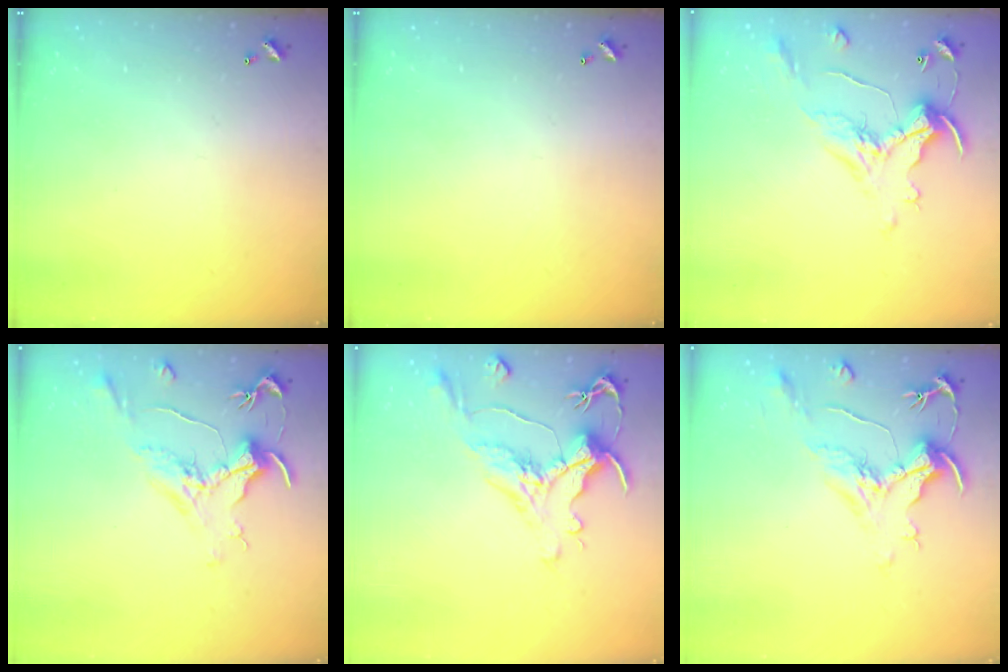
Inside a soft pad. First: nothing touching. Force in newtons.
{"total": 0.0}
{"total": 1.8, "press": 1.5, "slide": 1.1}
{"total": 1.6, "press": 1.4, "slide": 0.7}
{"total": 1.5, "press": 0.4, "slide": 1.5}
{"total": 2.0, "press": 1.5, "slide": 1.3}